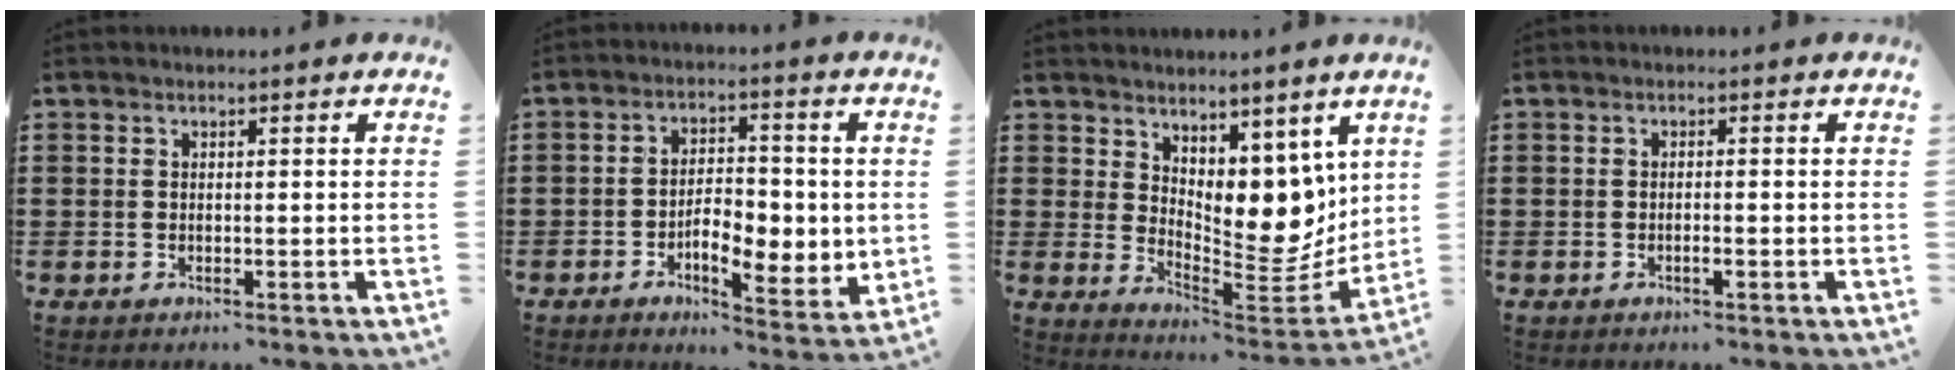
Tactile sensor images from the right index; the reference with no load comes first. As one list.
[{"total": 6.8, "force": [-1.3, 3.7, 5.6], "torque": [-0.087, -0.004, -0.027]}, {"total": 9.0, "force": [5.2, 5.0, 5.4], "torque": [-0.076, -0.058, 0.096]}, {"total": 1.2, "force": [-0.5, 0.1, 1.1], "torque": [-0.017, -0.002, -0.009]}]